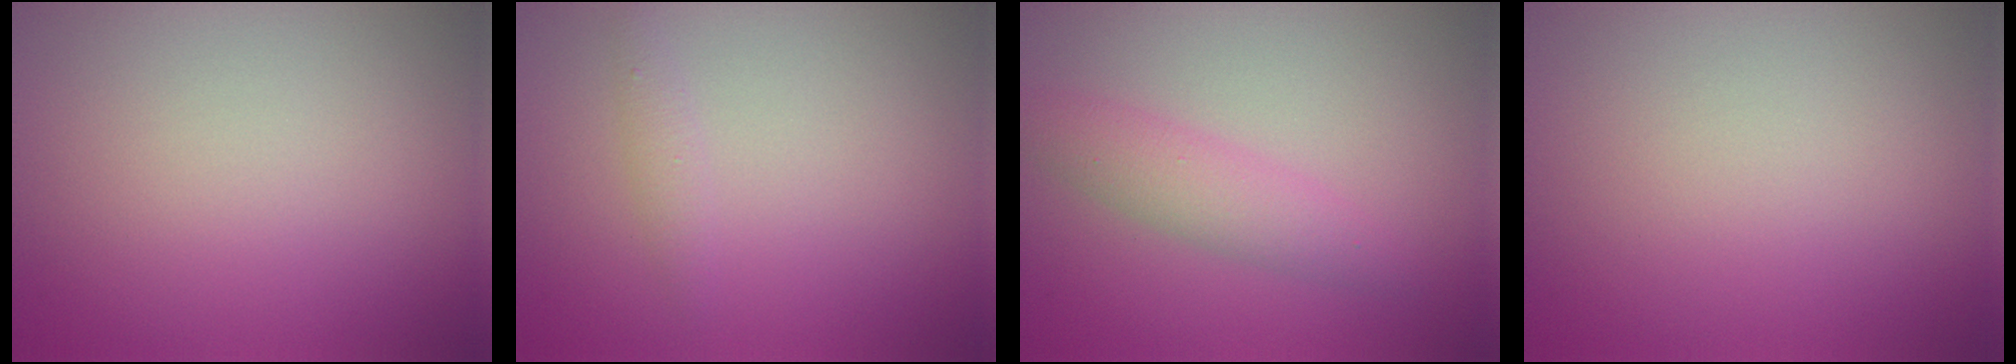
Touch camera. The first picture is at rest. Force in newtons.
{"total": 1.0, "press": 1.0, "slide": 0.1}
{"total": 2.9, "press": 2.9, "slide": 0.1}
{"total": 0.0}